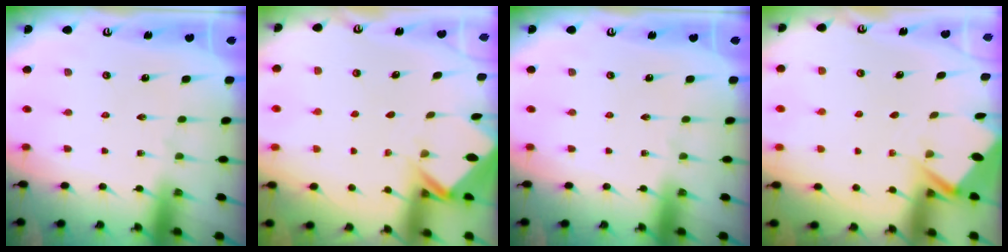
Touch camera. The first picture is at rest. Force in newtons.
{"total": 2.5, "press": 2.5, "slide": 0.1}
{"total": 0.0}
{"total": 2.8, "press": 2.8, "slide": 0.4}